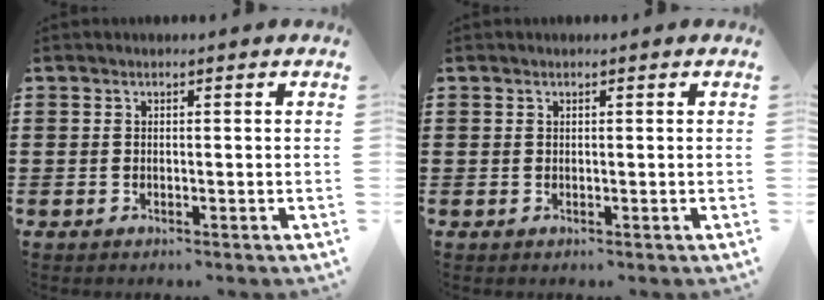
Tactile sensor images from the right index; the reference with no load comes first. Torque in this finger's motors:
{"motor_torque": [-0.94, 1.20, 0.03, -0.01]}